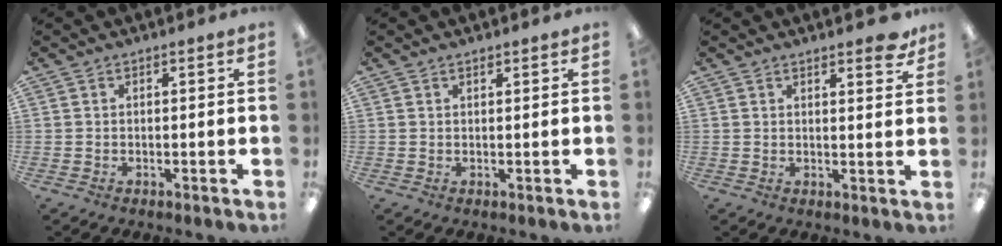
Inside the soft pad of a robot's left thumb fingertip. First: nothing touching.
{"total": 0.9, "force": [0.8, 0.2, 0.3], "torque": [-0.007, 0.000, 0.015]}
{"total": 3.9, "force": [3.1, 1.0, 2.0], "torque": [-0.015, -0.019, 0.050]}